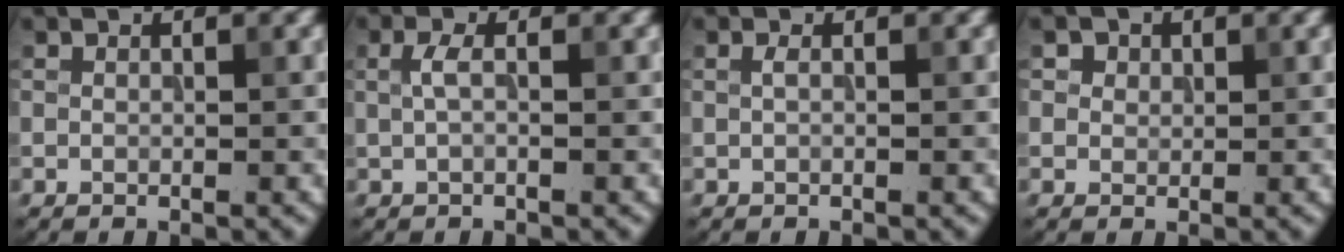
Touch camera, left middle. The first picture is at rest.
{"total": 1.4, "force": [0.2, 0.4, 1.3], "torque": [-0.030, 0.002, 0.002]}
{"total": 0.5, "force": [0.1, 0.1, 0.5], "torque": [-0.013, 0.002, 0.002]}
{"total": 2.3, "force": [1.4, 1.7, 0.9], "torque": [-0.022, 0.002, 0.019]}